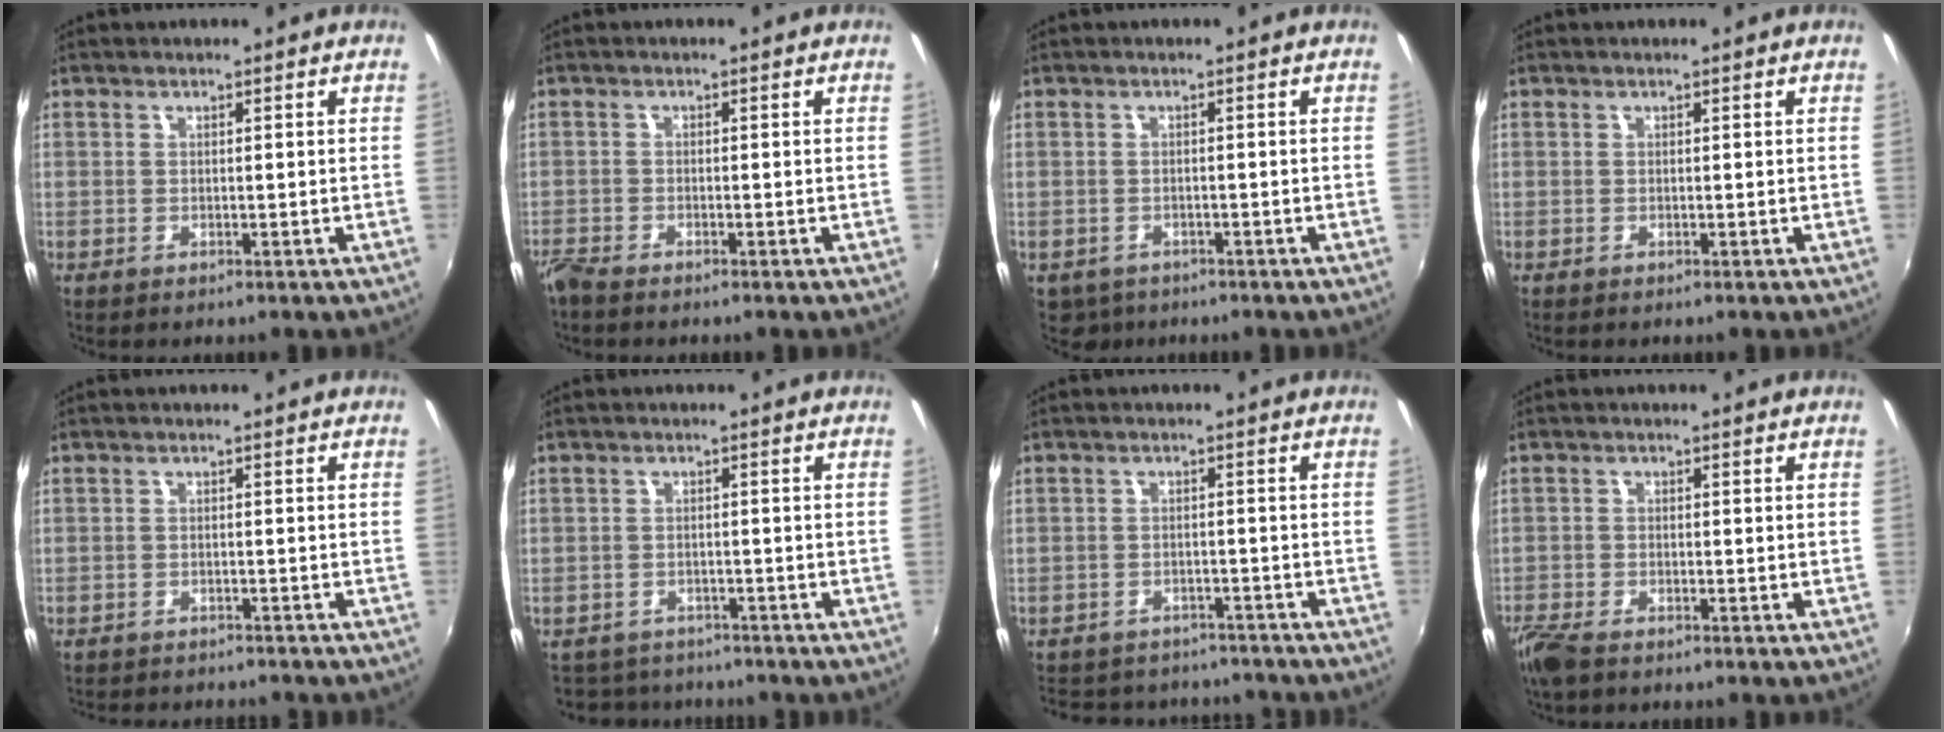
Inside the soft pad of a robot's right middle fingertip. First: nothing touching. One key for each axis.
{"total": 2.7, "fx": -2.5, "fy": 0.3, "fz": 1.1, "tx": -0.031, "ty": -0.012, "tz": -0.052}
{"total": 3.0, "fx": -1.8, "fy": 2.2, "fz": 0.8, "tx": -0.021, "ty": -0.005, "tz": -0.024}
{"total": 0.0}
{"total": 6.4, "fx": -6.0, "fy": 1.4, "fz": 2.0, "tx": -0.051, "ty": -0.013, "tz": -0.085}
{"total": 6.2, "fx": -5.1, "fy": 3.4, "fz": 0.6, "tx": -0.022, "ty": 0.016, "tz": -0.081}
{"total": 13.3, "fx": -11.4, "fy": 5.7, "fz": 3.9, "tx": -0.096, "ty": 0.024, "tz": -0.152}
{"total": 5.5, "fx": -4.4, "fy": 1.6, "fz": 2.8, "tx": -0.079, "ty": -0.021, "tz": -0.089}